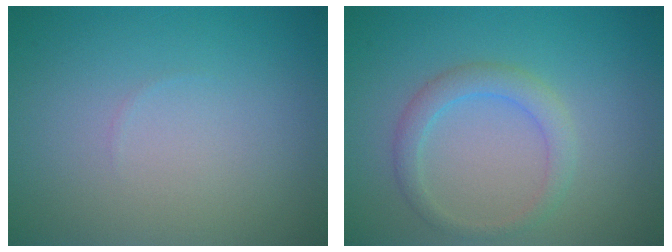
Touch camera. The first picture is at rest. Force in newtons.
{"total": 2.4, "press": 2.4, "slide": 0.1}